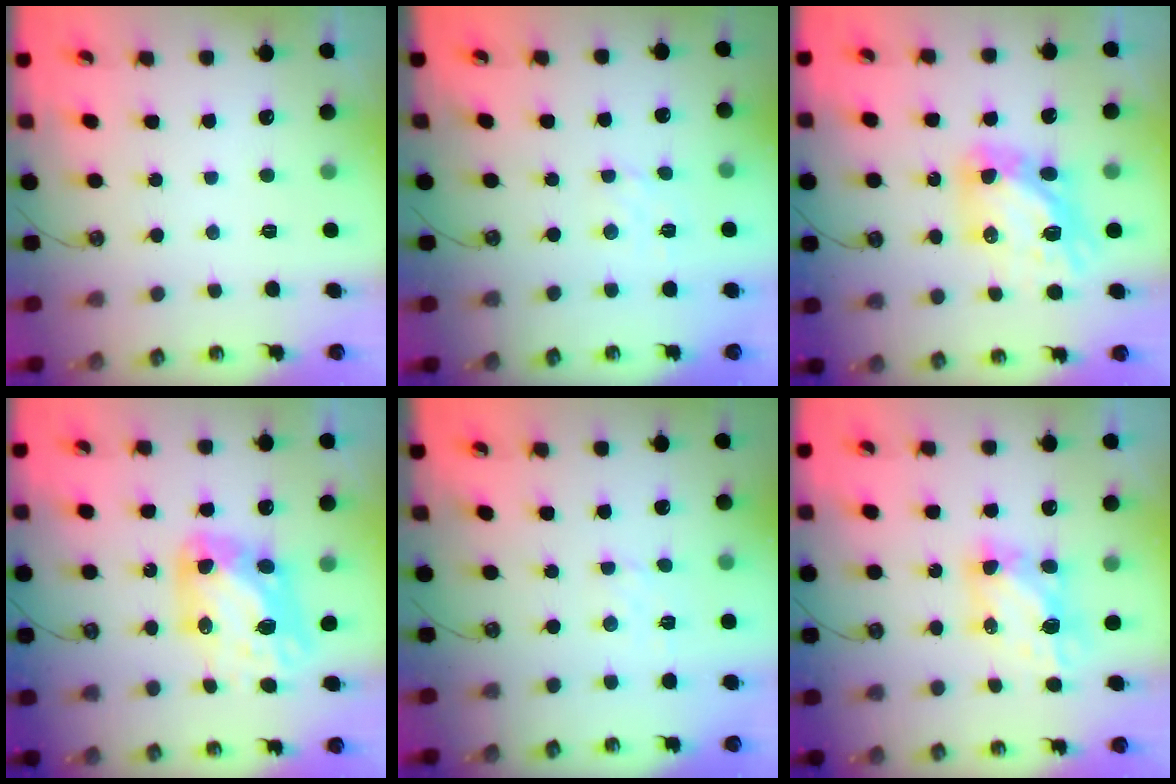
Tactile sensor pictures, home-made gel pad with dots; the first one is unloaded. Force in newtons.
{"total": 2.1, "press": 2.1, "slide": 0.5}
{"total": 12.2, "press": 12.2, "slide": 1.2}
{"total": 10.6, "press": 10.5, "slide": 1.1}
{"total": 2.9, "press": 2.9, "slide": 0.3}
{"total": 6.1, "press": 6.1, "slide": 0.2}